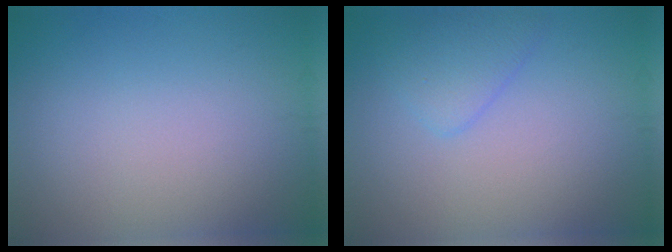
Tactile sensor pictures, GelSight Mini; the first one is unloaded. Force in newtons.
{"total": 2.3, "press": 2.3, "slide": 0.2}